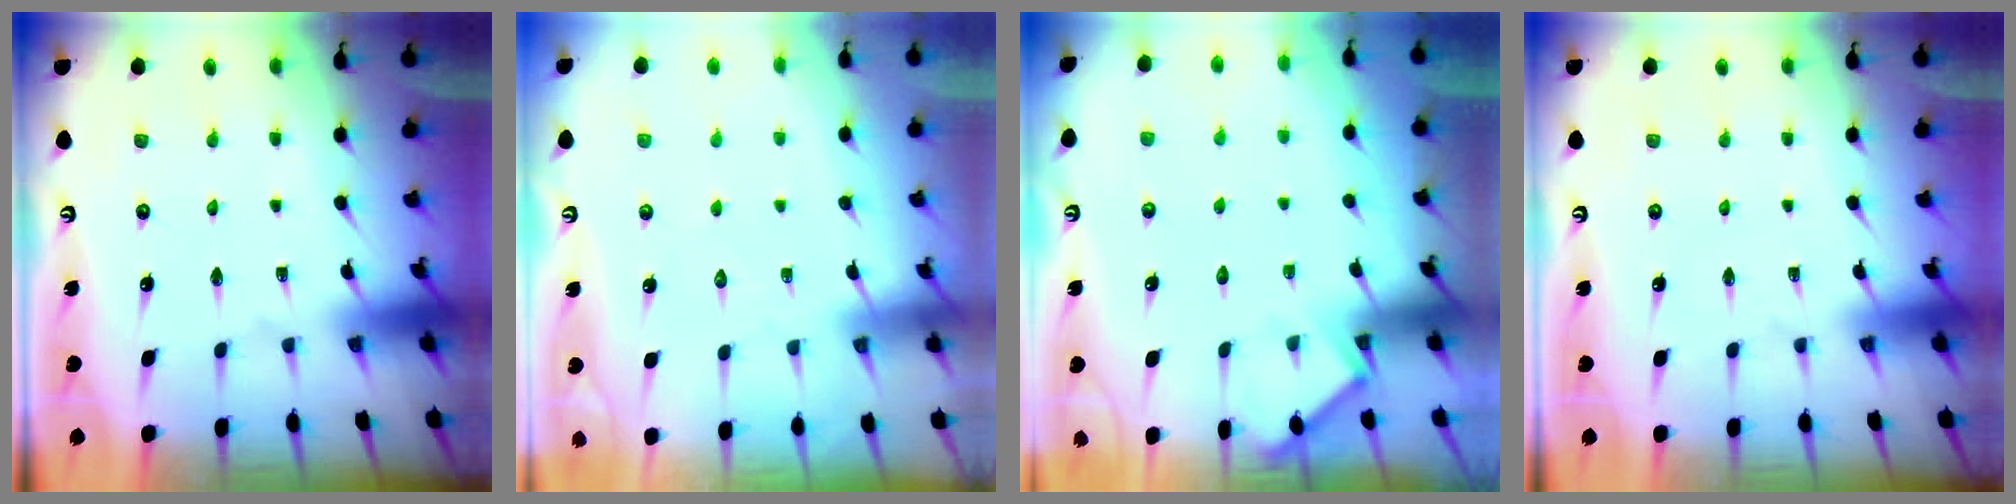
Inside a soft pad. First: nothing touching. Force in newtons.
{"total": 3.2, "press": 3.1, "slide": 0.4}
{"total": 4.3, "press": 4.3, "slide": 0.4}
{"total": 0.0}